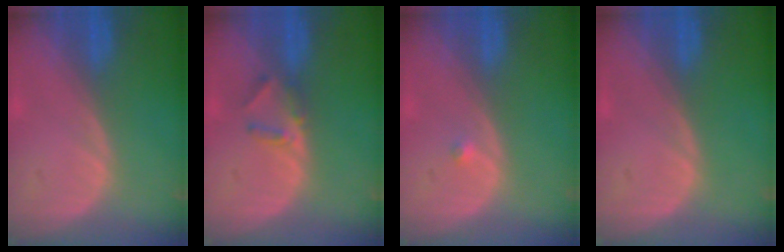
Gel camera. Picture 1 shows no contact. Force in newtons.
{"total": 2.5, "press": 2.3, "slide": 1.0}
{"total": 0.7, "press": 0.5, "slide": 0.4}
{"total": 0.0}